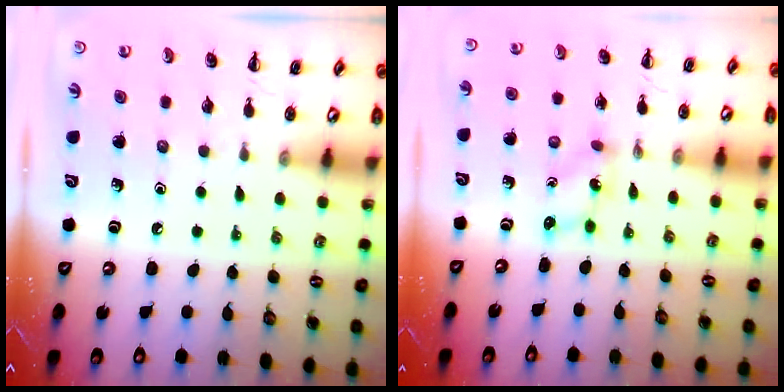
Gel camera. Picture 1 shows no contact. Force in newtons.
{"total": 1.8, "press": 1.8, "slide": 0.3}